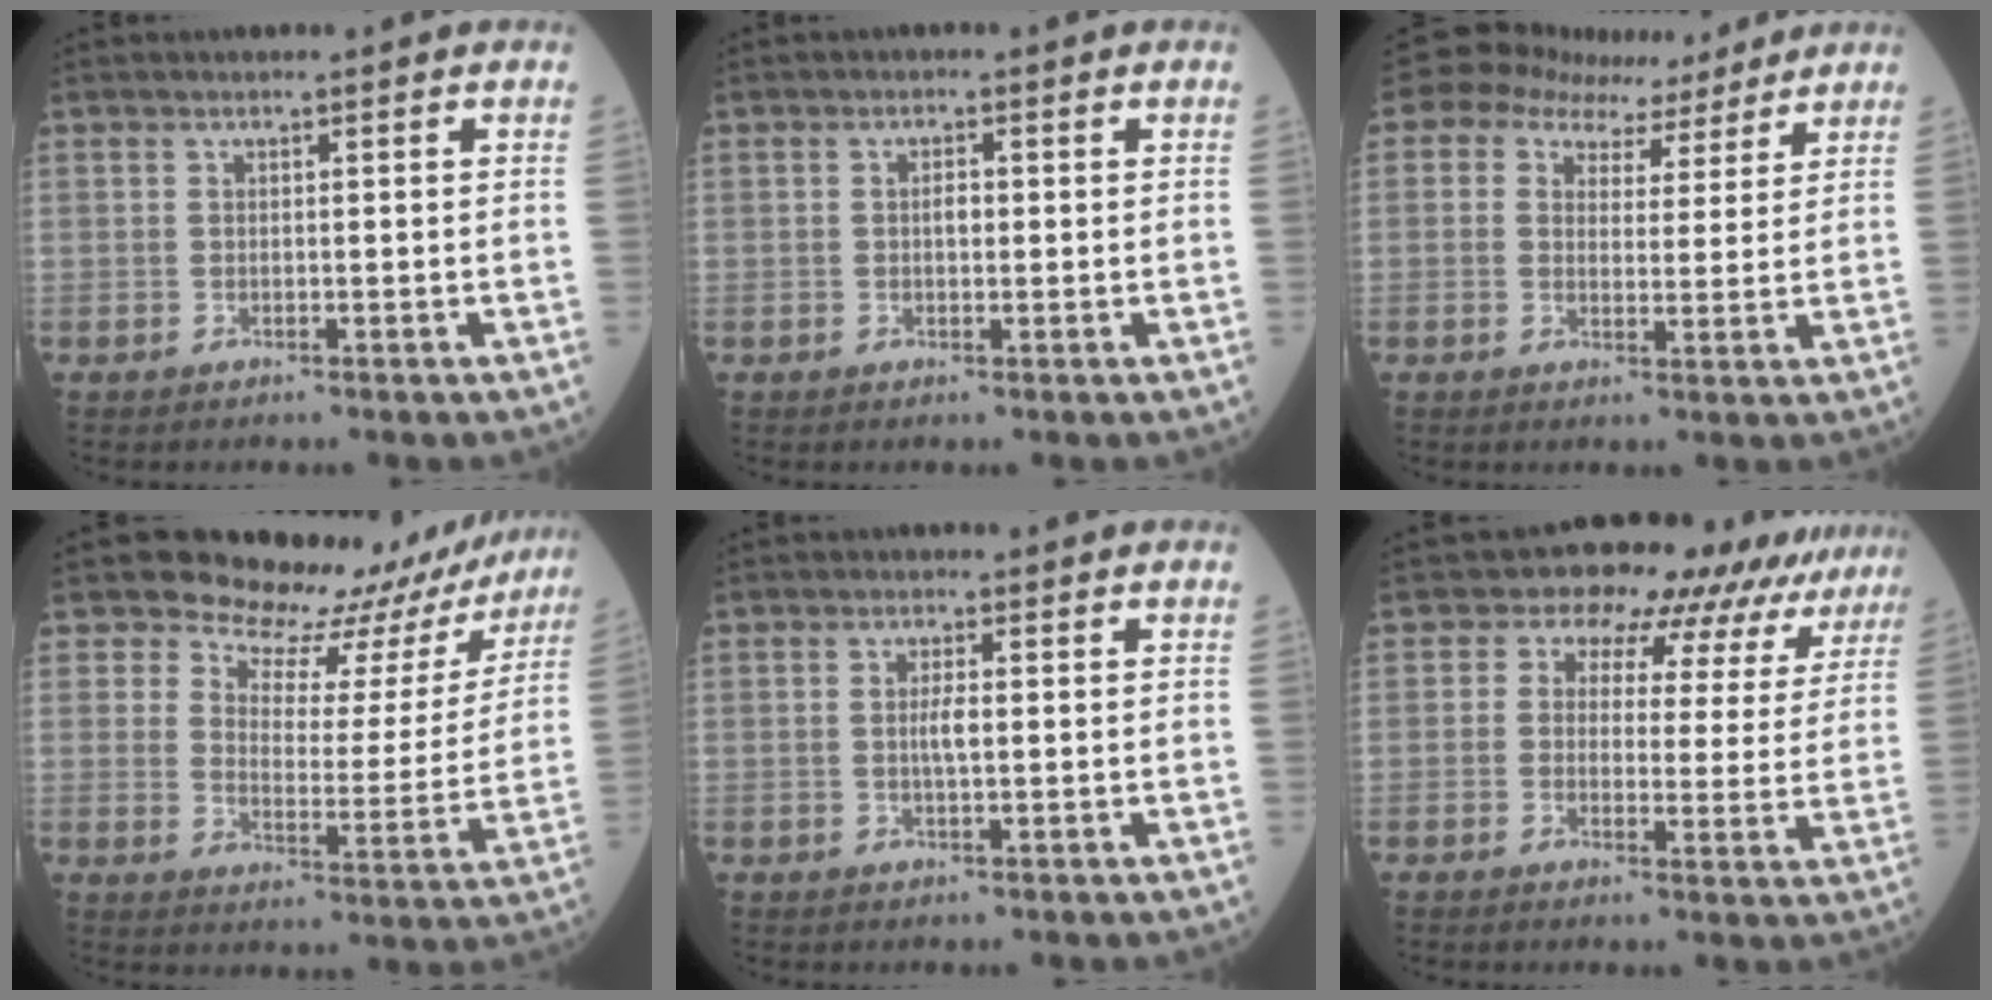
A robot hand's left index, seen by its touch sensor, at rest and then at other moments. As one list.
[{"total": 1.6, "force": [0.0, 0.8, 1.3], "torque": [-0.023, 0.003, 0.000]}, {"total": 9.7, "force": [7.4, 5.7, 2.4], "torque": [-0.038, 0.036, 0.099]}, {"total": 16.3, "force": [14.9, 5.9, 2.9], "torque": [-0.020, -0.041, 0.167]}, {"total": 2.2, "force": [0.1, 0.4, 2.2], "torque": [-0.045, 0.000, 0.001]}, {"total": 10.8, "force": [8.4, 5.6, 3.8], "torque": [-0.032, 0.020, 0.075]}]